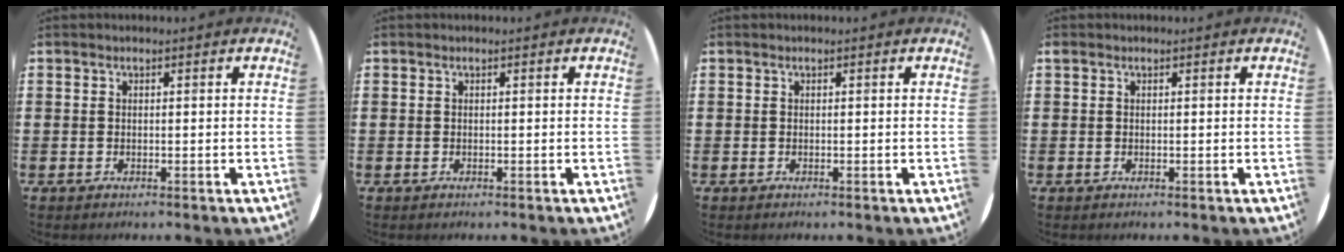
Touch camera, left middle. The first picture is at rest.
{"total": 0.0}
{"total": 0.0}
{"total": 0.0}